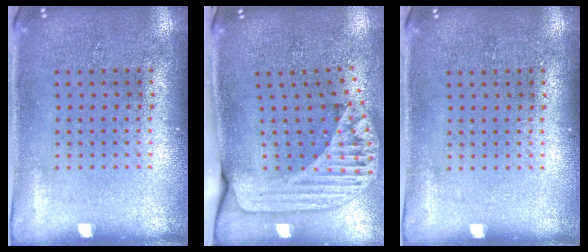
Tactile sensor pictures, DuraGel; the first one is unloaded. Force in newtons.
{"total": 2.4, "press": 1.8, "slide": 1.7}
{"total": 0.0}